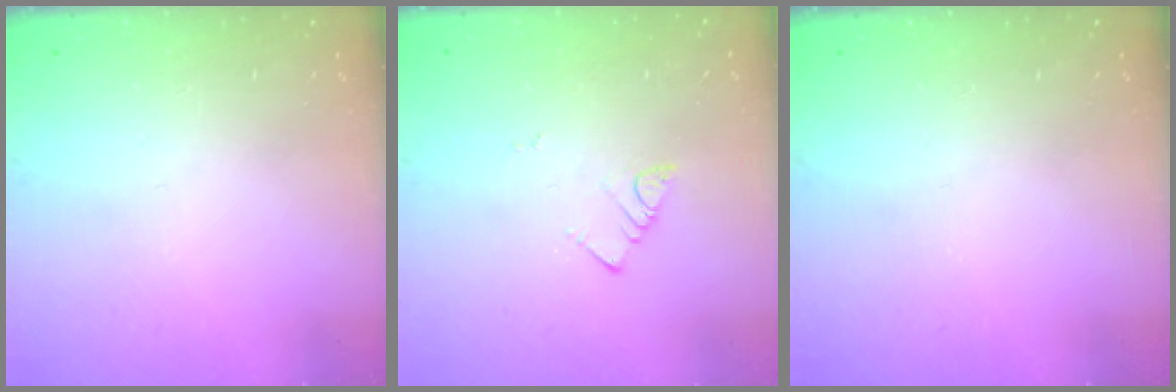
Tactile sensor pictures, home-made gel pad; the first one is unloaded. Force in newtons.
{"total": 3.1, "press": 3.1, "slide": 0.5}
{"total": 0.0}